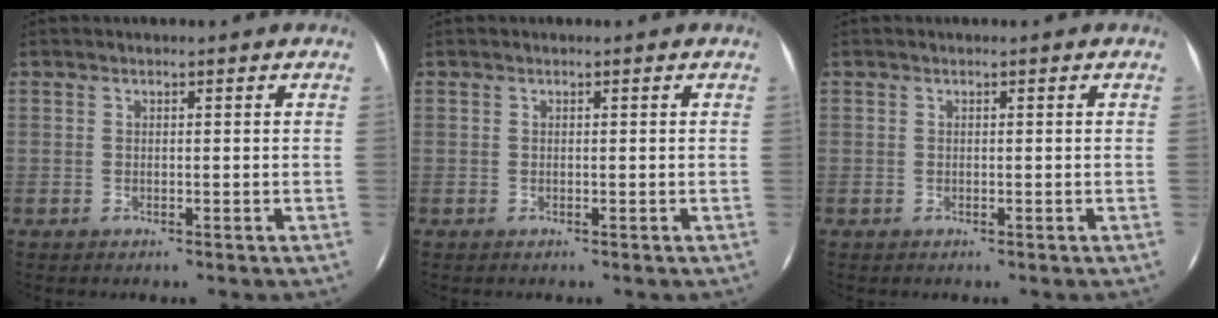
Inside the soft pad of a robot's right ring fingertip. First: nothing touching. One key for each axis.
{"total": 0.0}
{"total": 0.0}